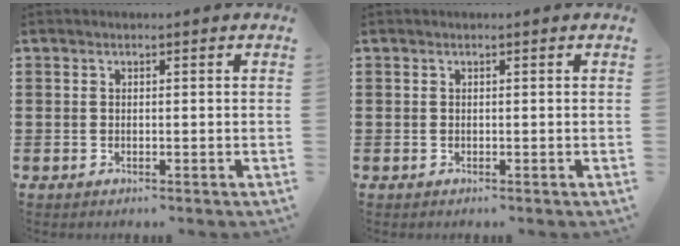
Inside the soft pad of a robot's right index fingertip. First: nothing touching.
{"total": 0.0}